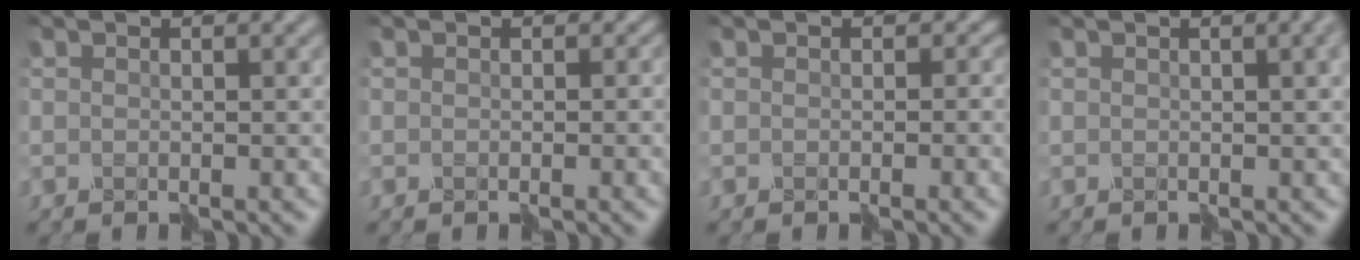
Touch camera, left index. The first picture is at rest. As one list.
[{"total": 0.9, "force": [-0.4, 0.8, 0.0], "torque": [0.012, 0.003, -0.006]}, {"total": 1.6, "force": [-0.8, 1.4, 0.1], "torque": [0.012, 0.000, -0.012]}, {"total": 5.8, "force": [1.6, 3.0, 4.7], "torque": [-0.021, 0.024, 0.016]}]